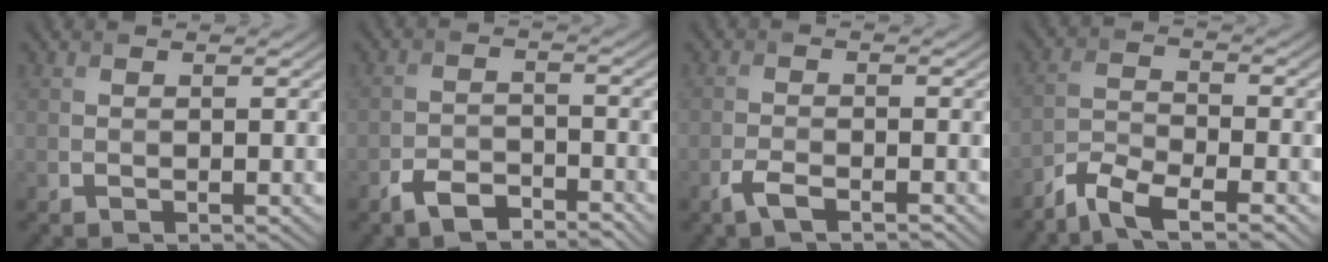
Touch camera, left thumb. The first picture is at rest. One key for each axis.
{"total": 4.2, "fx": -3.3, "fy": 1.7, "fz": 1.9, "tx": -0.037, "ty": 0.000, "tz": -0.068}
{"total": 2.9, "fx": -2.1, "fy": 0.8, "fz": 1.9, "tx": -0.046, "ty": -0.002, "tz": -0.045}
{"total": 6.0, "fx": -4.7, "fy": 1.4, "fz": 3.4, "tx": -0.076, "ty": -0.005, "tz": -0.099}